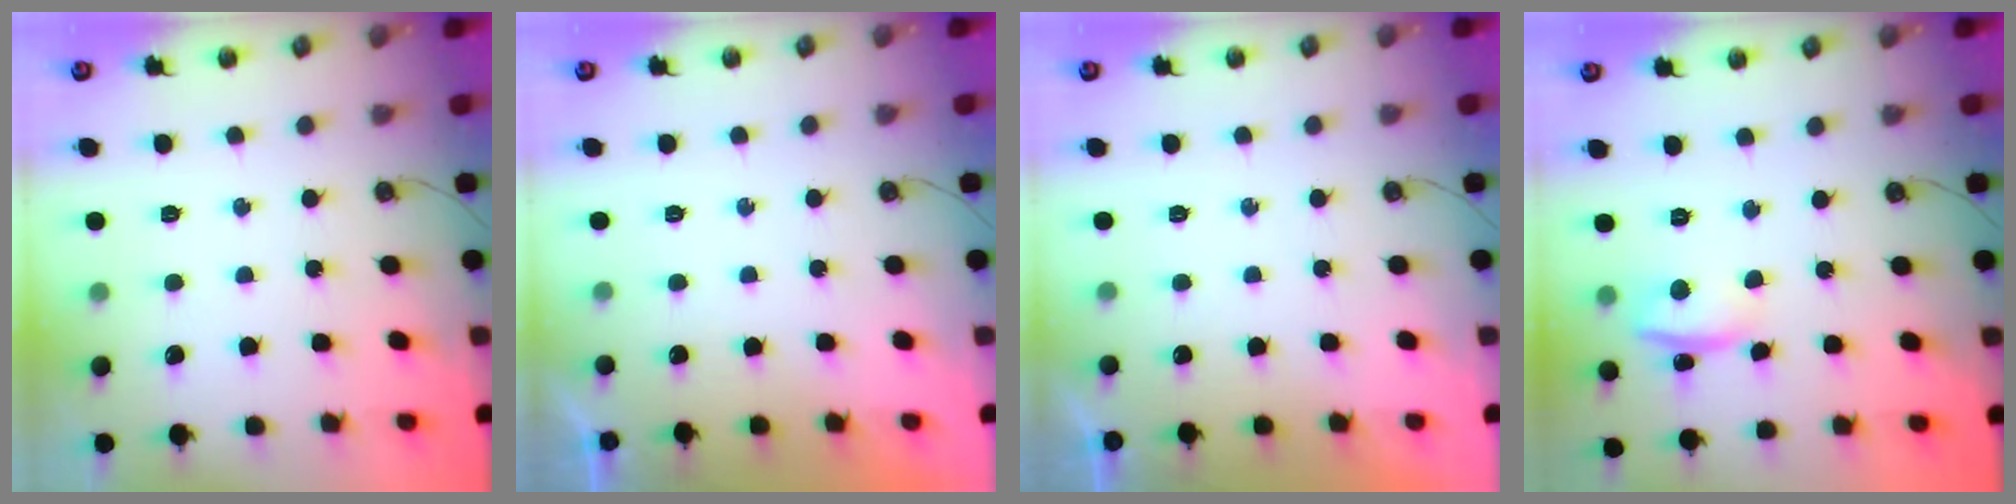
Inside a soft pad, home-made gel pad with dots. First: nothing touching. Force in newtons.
{"total": 0.0}
{"total": 0.0}
{"total": 3.4, "press": 2.7, "slide": 2.1}